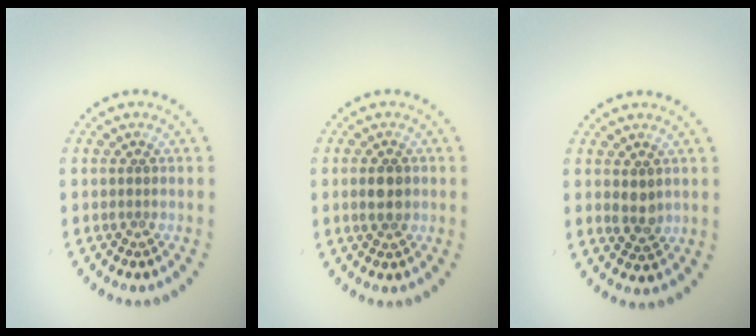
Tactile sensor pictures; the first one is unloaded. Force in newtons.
{"total": 2.3, "press": 2.3, "slide": 0.1}
{"total": 1.9, "press": 1.8, "slide": 0.4}